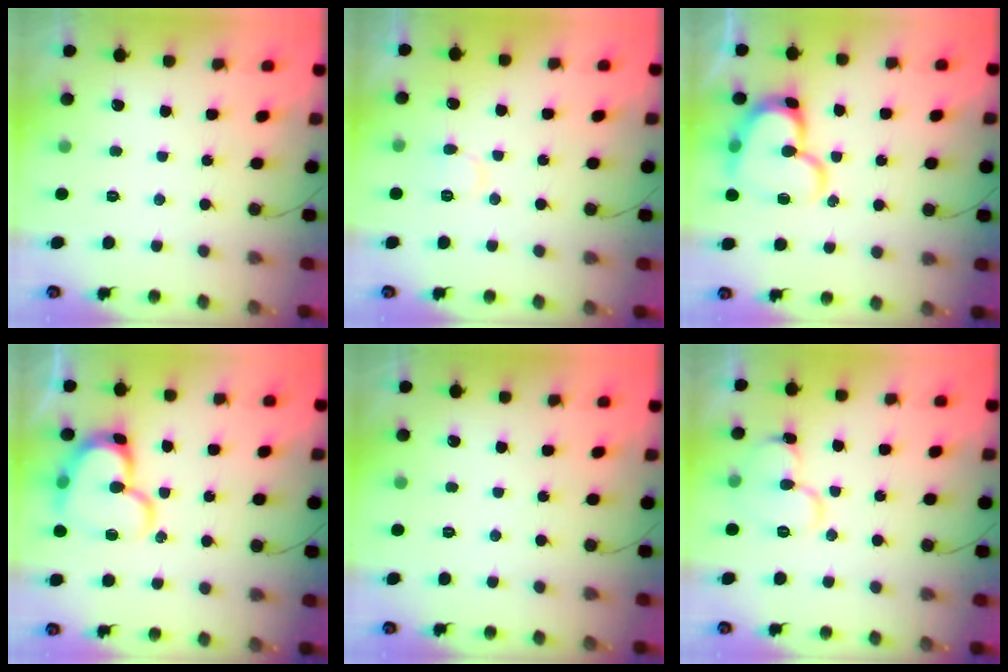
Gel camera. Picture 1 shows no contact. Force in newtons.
{"total": 5.8, "press": 5.8, "slide": 0.5}
{"total": 17.4, "press": 17.4, "slide": 1.4}
{"total": 17.4, "press": 17.4, "slide": 1.4}
{"total": 0.0}
{"total": 11.9, "press": 11.8, "slide": 1.2}